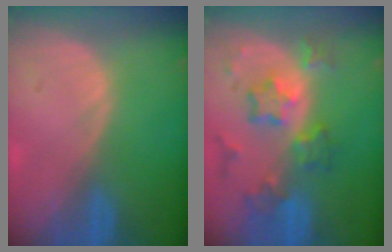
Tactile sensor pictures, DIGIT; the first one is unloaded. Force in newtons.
{"total": 8.4, "press": 7.4, "slide": 4.0}